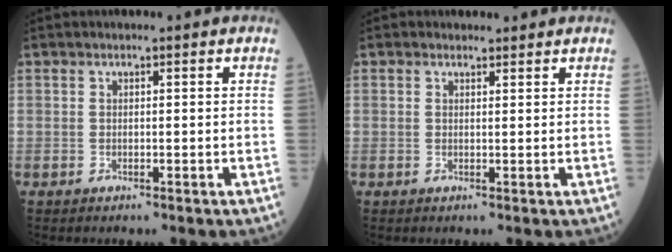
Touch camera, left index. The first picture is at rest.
{"total": 1.0, "force": [0.9, 0.5, 0.0], "torque": [-0.006, 0.003, 0.011]}